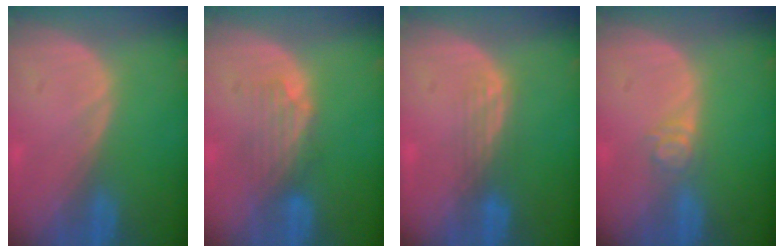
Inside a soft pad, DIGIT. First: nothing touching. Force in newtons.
{"total": 4.5, "press": 3.9, "slide": 2.2}
{"total": 3.0, "press": 2.5, "slide": 1.6}
{"total": 3.0, "press": 2.5, "slide": 1.7}